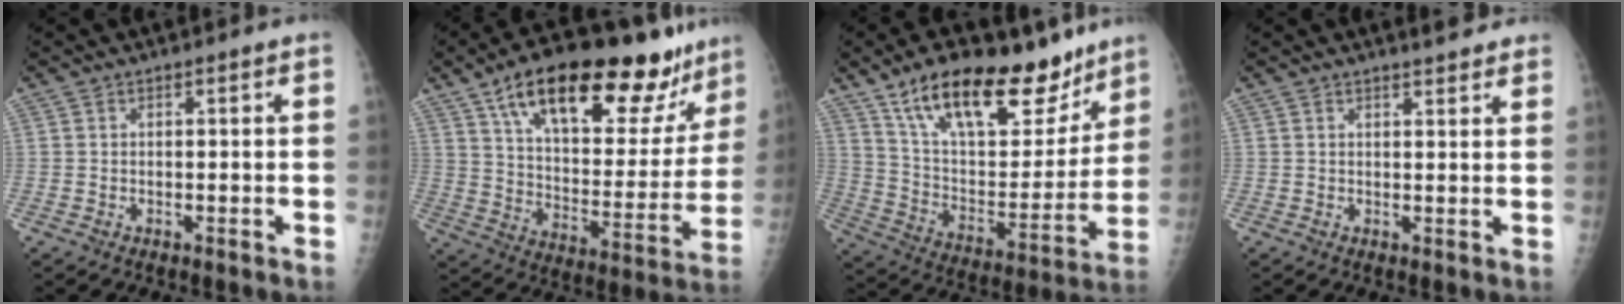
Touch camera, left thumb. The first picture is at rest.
{"total": 29.0, "force": [18.9, 11.4, 18.8], "torque": [-0.239, -0.046, 0.293]}
{"total": 25.7, "force": [17.4, 11.1, 15.2], "torque": [-0.196, -0.059, 0.286]}
{"total": 4.1, "force": [3.6, 0.8, 1.8], "torque": [-0.013, -0.017, 0.043]}